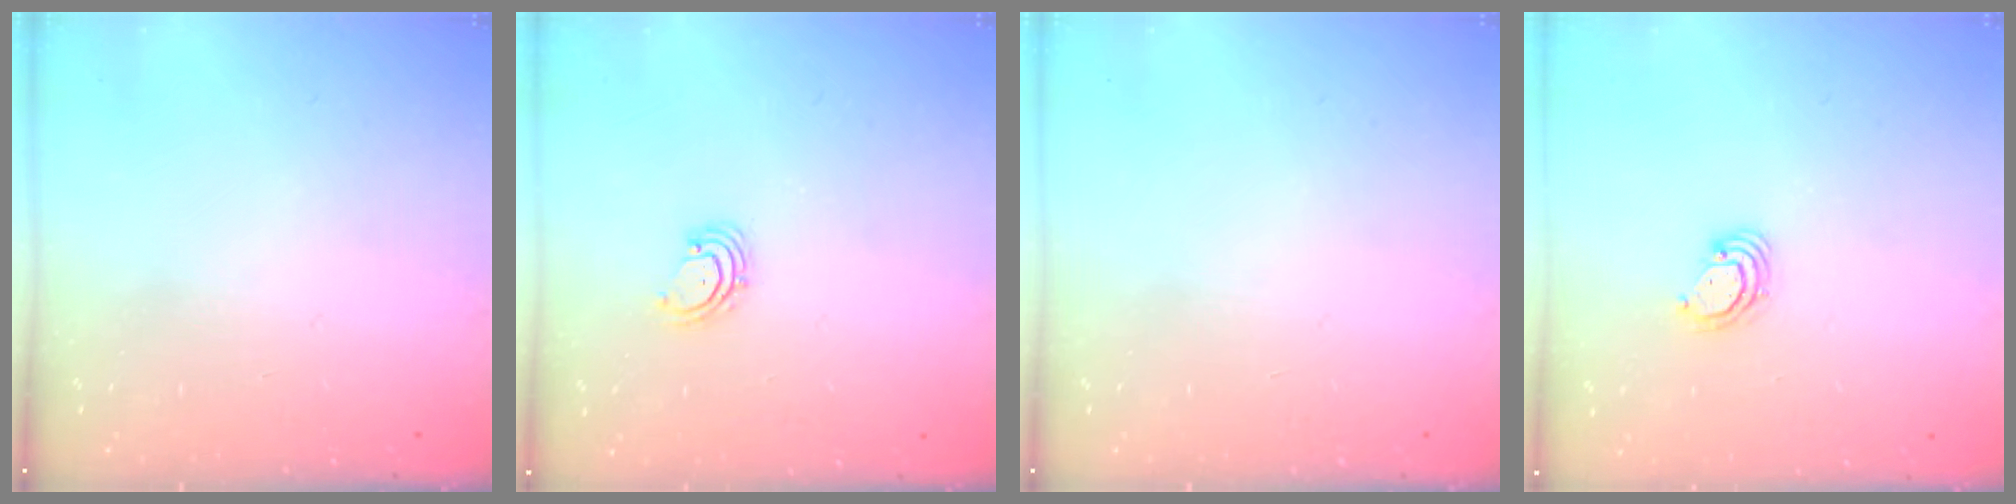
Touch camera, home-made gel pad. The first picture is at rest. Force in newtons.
{"total": 2.8, "press": 2.8, "slide": 0.2}
{"total": 0.0}
{"total": 3.5, "press": 3.5, "slide": 0.1}